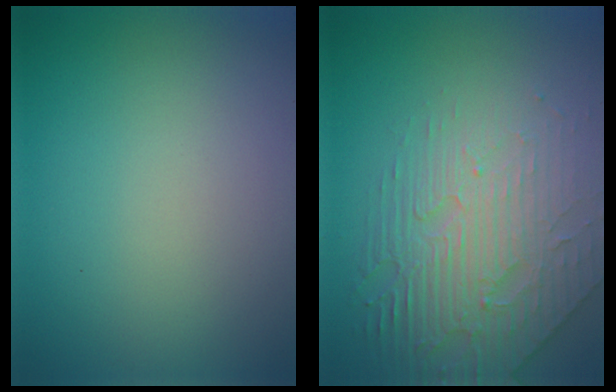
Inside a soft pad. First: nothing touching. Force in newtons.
{"total": 5.5, "press": 4.7, "slide": 2.9}